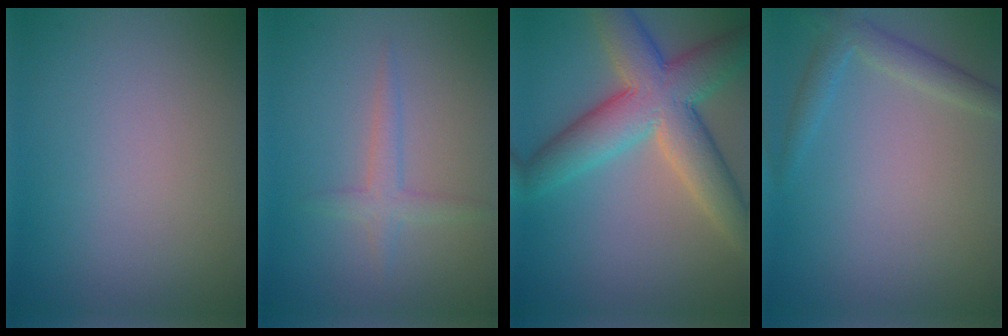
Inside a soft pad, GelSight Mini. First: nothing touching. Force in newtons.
{"total": 1.9, "press": 1.9, "slide": 0.1}
{"total": 9.0, "press": 9.0, "slide": 0.3}
{"total": 2.4, "press": 2.4, "slide": 0.2}